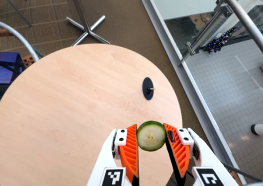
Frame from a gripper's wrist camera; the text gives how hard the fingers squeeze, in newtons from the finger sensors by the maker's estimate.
{"total": 8.0, "left": 8.0, "right": 7.9}